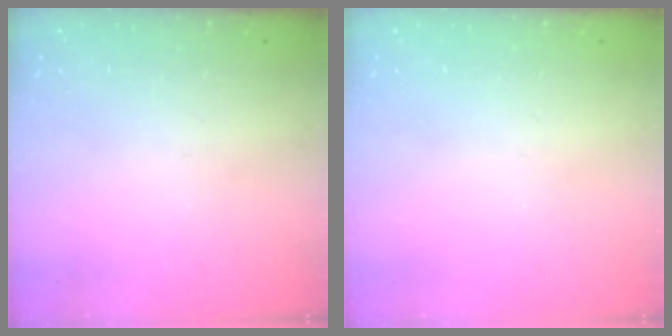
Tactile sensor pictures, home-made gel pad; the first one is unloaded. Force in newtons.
{"total": 0.0}